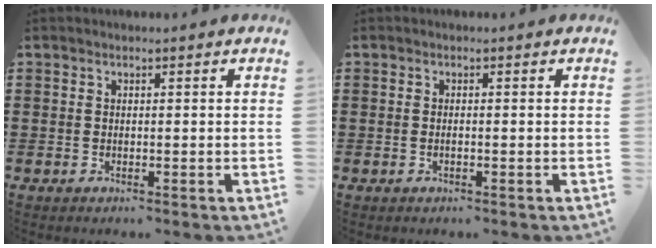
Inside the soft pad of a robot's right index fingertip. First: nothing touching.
{"total": 0.6, "force": [-0.2, 0.1, 0.6], "torque": [-0.011, -0.005, -0.002]}